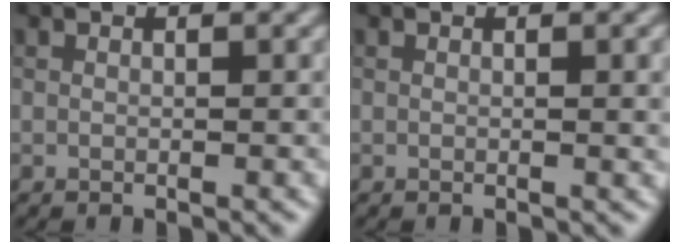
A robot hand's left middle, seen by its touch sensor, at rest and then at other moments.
{"total": 2.0, "force": [0.3, 0.7, 1.8], "torque": [-0.014, 0.008, 0.005]}